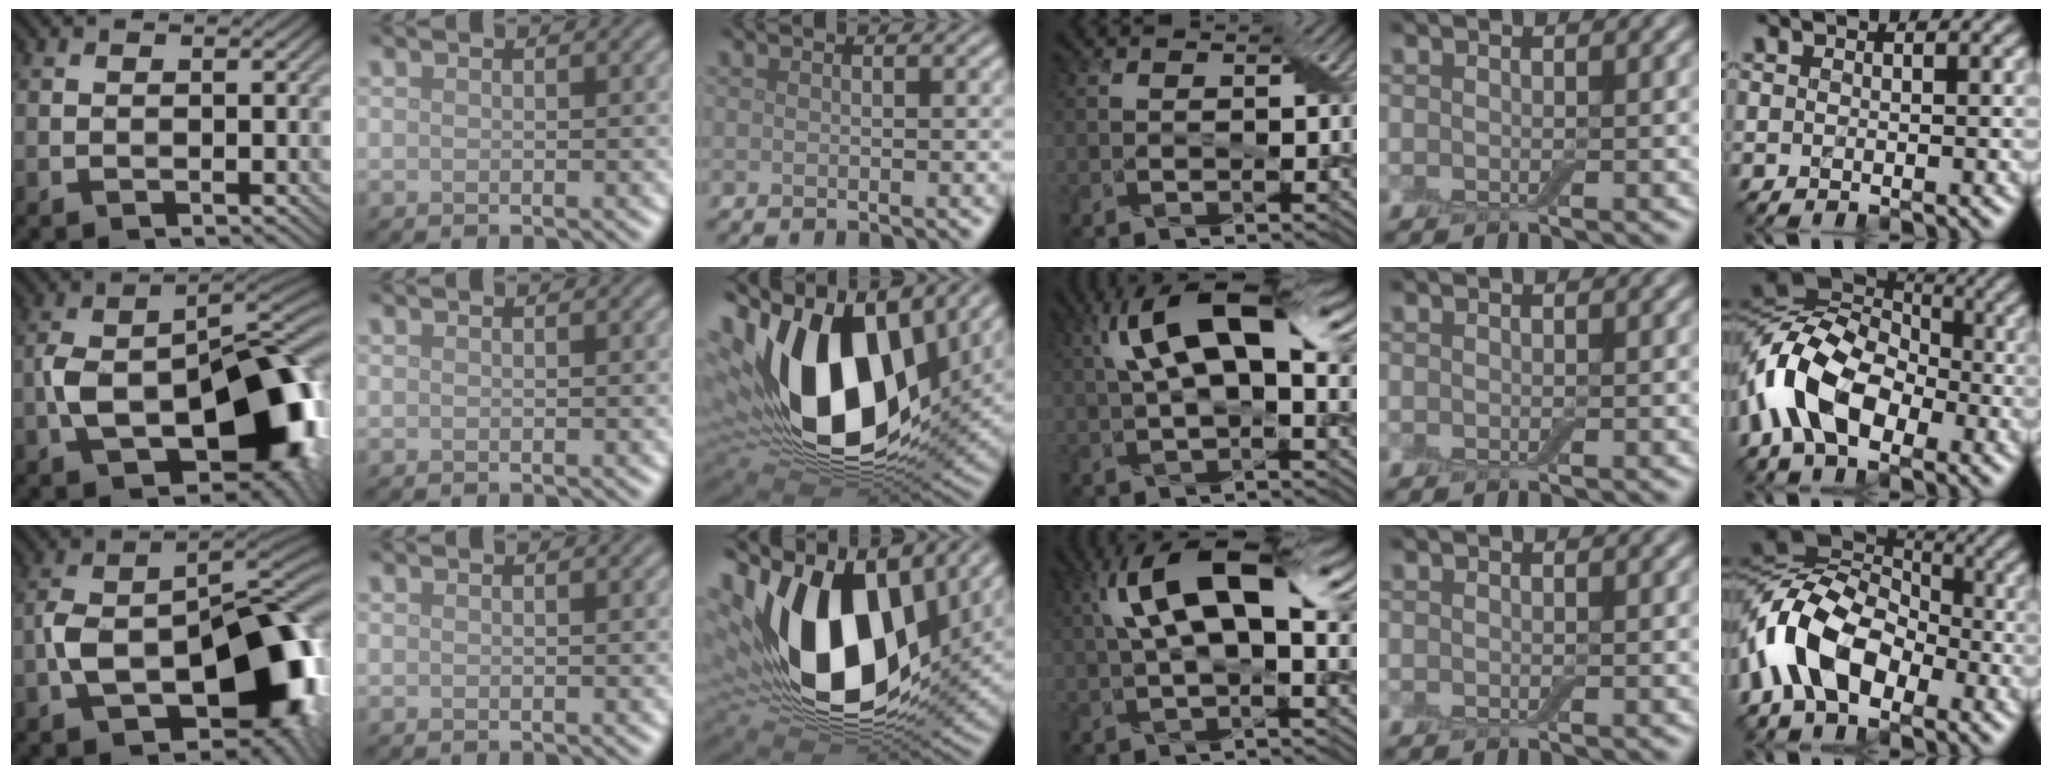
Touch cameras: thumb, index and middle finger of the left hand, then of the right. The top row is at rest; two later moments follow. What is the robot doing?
{"motion": "extract", "object": "airpods case & airpods"}